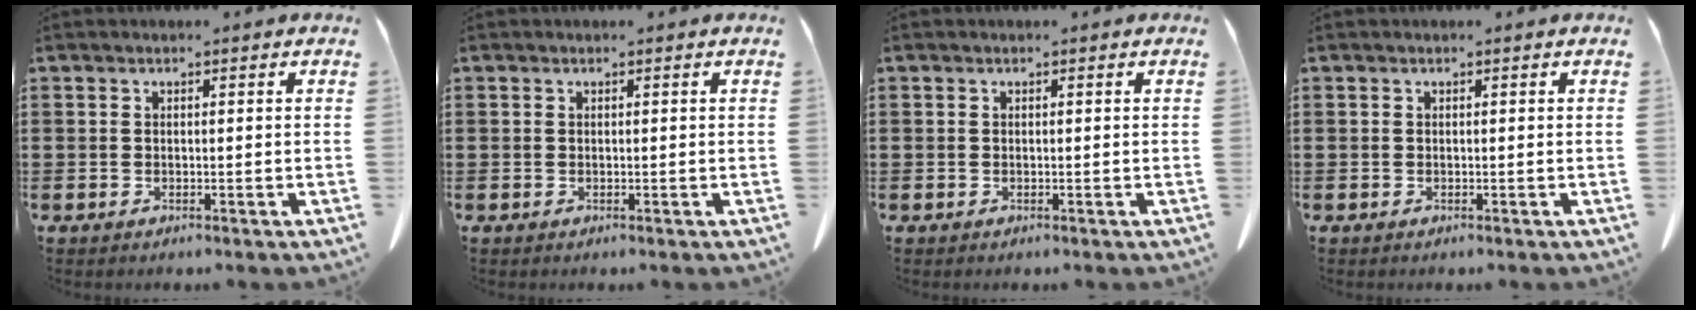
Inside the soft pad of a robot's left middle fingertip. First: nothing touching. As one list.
[{"total": 0.0}, {"total": 0.0}, {"total": 0.0}]